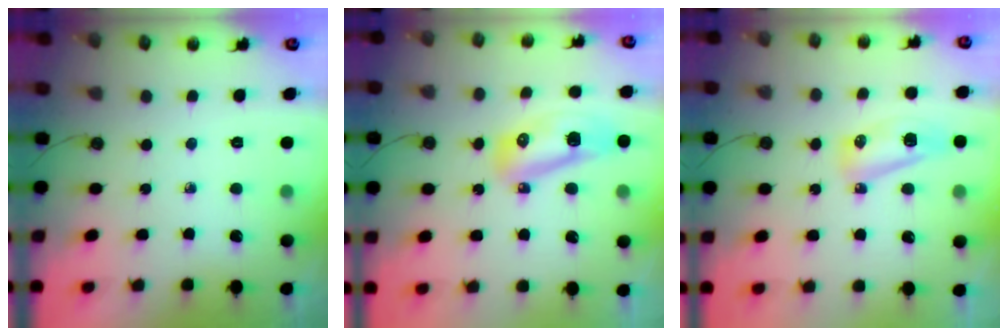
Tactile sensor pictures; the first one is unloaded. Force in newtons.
{"total": 10.6, "press": 10.5, "slide": 1.4}
{"total": 7.9, "press": 7.9, "slide": 1.1}